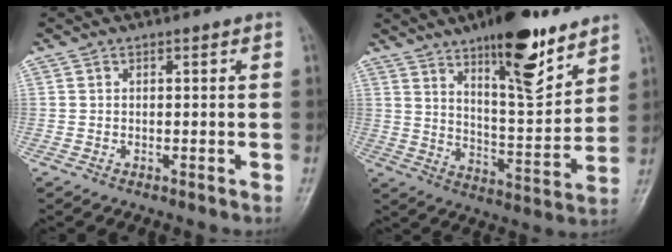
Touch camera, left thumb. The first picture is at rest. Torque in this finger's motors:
{"motor_torque": [1.96, 0.92, 1.54, -1.24, 0.40]}